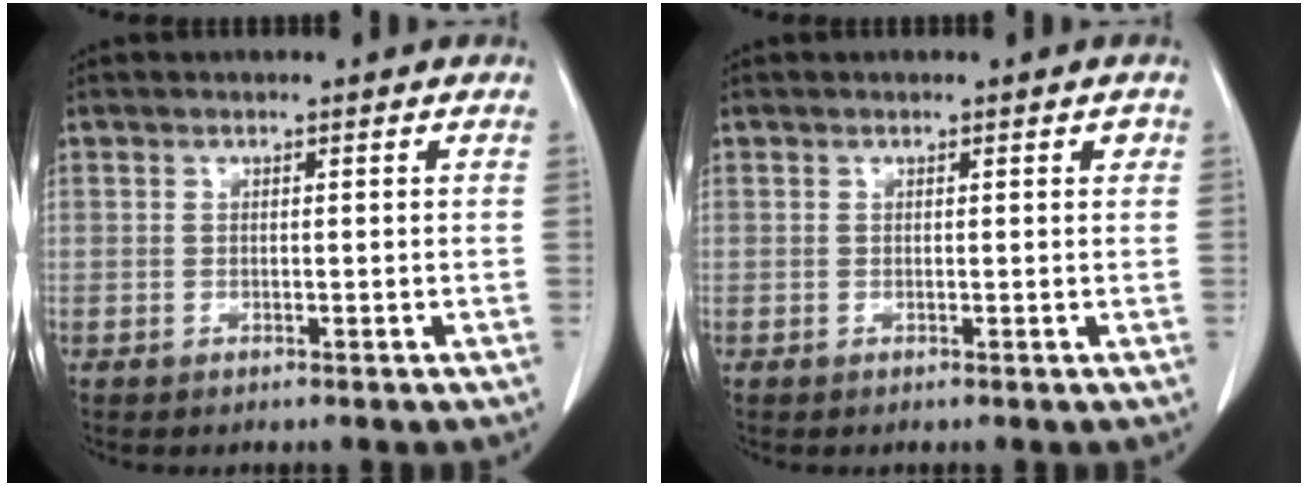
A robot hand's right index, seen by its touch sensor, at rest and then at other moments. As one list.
[{"total": 0.8, "force": [0.3, 0.3, 0.6], "torque": [-0.007, 0.001, 0.003]}]